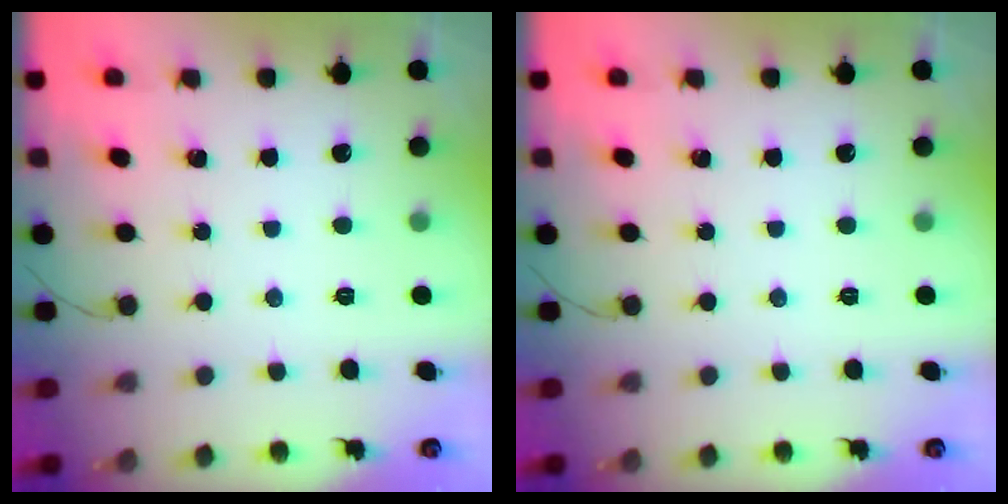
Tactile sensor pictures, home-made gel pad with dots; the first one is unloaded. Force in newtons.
{"total": 0.0}